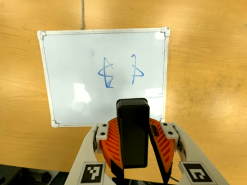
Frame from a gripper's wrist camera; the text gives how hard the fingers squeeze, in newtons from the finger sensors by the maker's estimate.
{"total": 6.3, "left": 6.8, "right": 5.9}